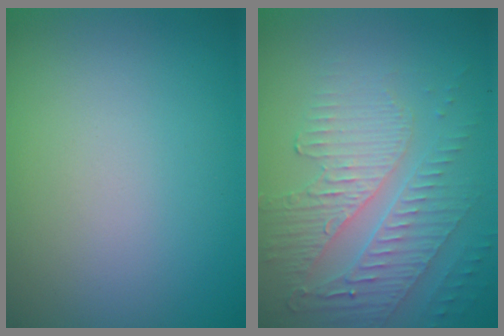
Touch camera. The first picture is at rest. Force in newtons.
{"total": 5.3, "press": 3.5, "slide": 3.9}